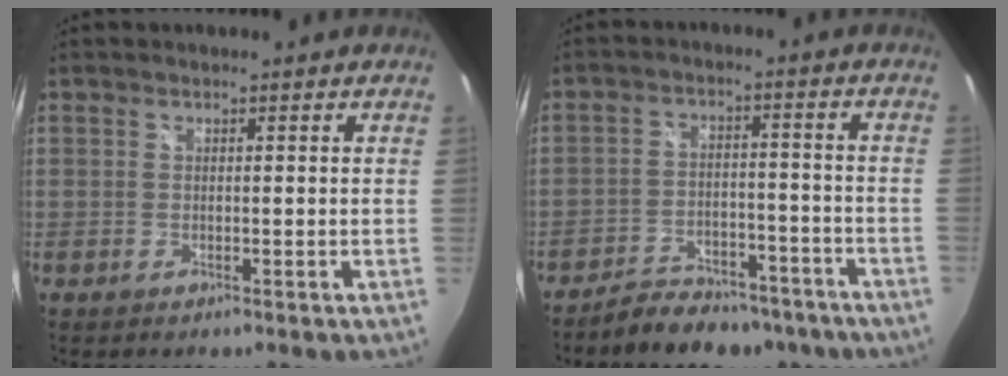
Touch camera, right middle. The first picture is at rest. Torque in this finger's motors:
{"motor_torque": [0.50, -0.93, 0.03, 0.02]}